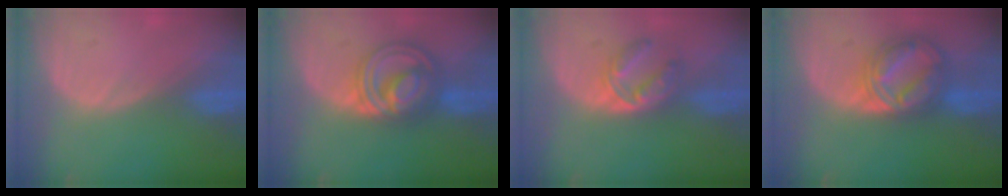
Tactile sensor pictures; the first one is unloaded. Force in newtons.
{"total": 8.0, "press": 8.0, "slide": 0.5}
{"total": 5.3, "press": 5.1, "slide": 1.3}
{"total": 8.2, "press": 8.2, "slide": 0.6}